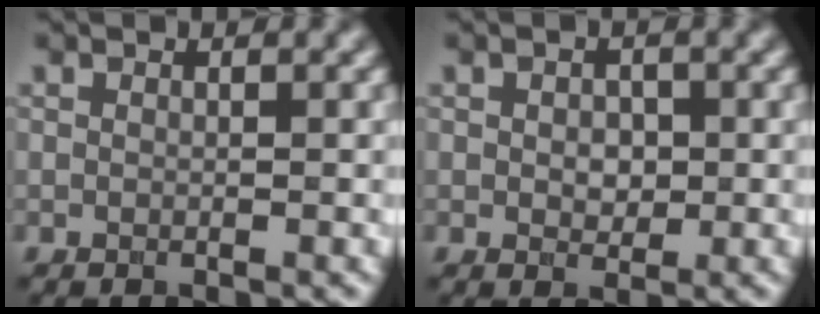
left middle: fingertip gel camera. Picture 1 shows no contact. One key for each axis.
{"total": 1.8, "fx": 0.0, "fy": 1.2, "fz": 1.3, "tx": -0.024, "ty": -0.001, "tz": 0.001}